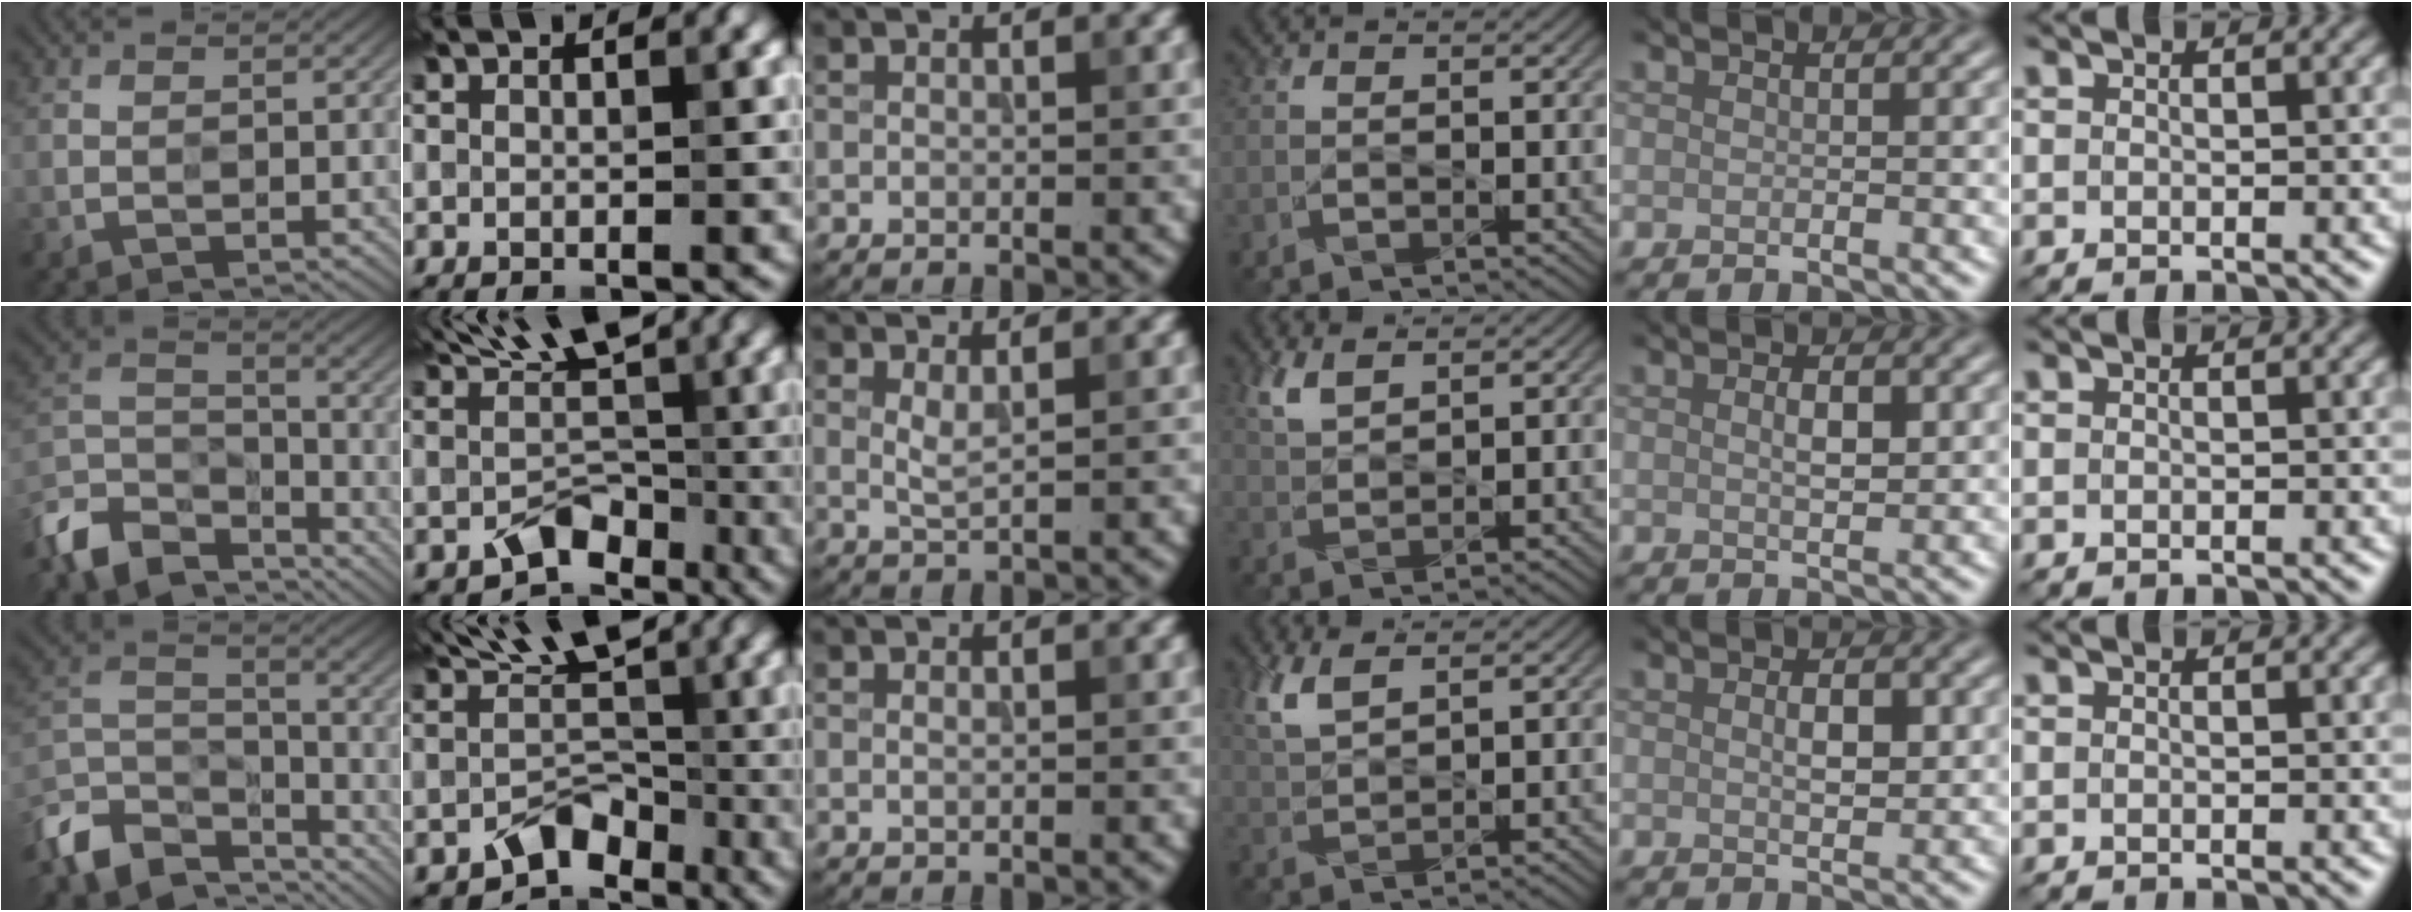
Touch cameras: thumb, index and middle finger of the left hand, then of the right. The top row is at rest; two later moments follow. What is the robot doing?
{"motion": "wipe", "object": "glasses"}